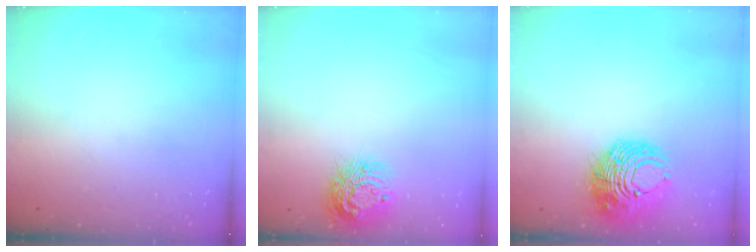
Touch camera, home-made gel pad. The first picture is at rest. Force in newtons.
{"total": 12.2, "press": 12.1, "slide": 0.9}
{"total": 11.6, "press": 11.5, "slide": 1.4}